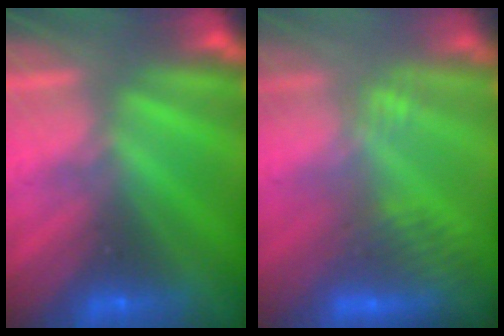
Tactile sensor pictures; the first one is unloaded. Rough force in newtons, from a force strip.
{"total": 2.7}